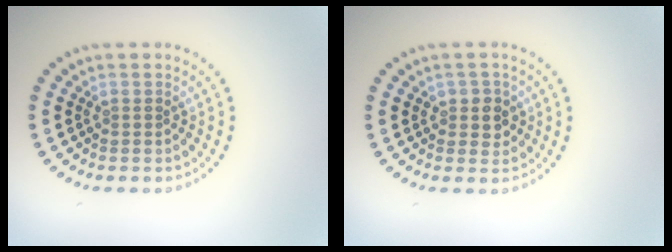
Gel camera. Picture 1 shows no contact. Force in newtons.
{"total": 1.9, "press": 1.8, "slide": 0.6}